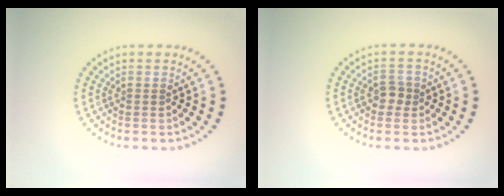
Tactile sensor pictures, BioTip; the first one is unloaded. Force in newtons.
{"total": 1.6, "press": 1.6, "slide": 0.5}